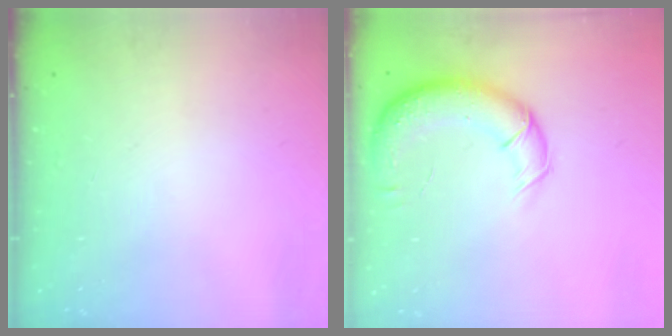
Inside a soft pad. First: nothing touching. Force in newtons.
{"total": 14.1, "press": 13.5, "slide": 3.8}